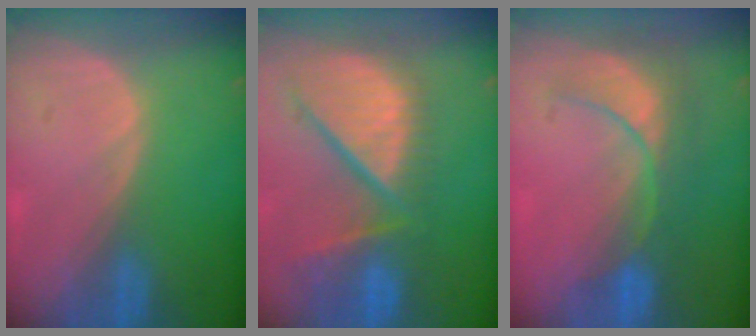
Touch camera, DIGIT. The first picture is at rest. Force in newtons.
{"total": 12.8, "press": 10.8, "slide": 7.0}
{"total": 7.9, "press": 7.4, "slide": 2.6}